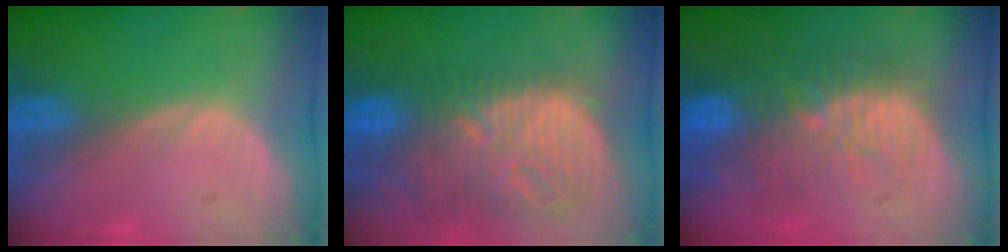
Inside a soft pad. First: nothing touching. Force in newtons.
{"total": 13.5, "press": 11.6, "slide": 6.9}
{"total": 11.3, "press": 9.9, "slide": 5.3}